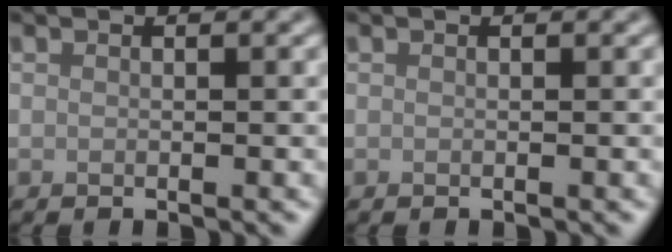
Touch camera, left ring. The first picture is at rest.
{"total": 0.0}